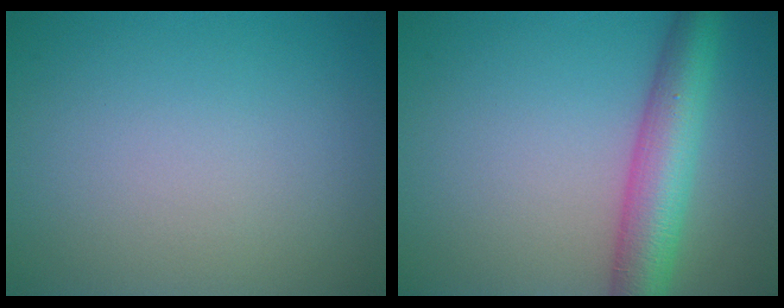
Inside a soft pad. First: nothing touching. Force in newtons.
{"total": 6.3, "press": 6.3, "slide": 0.2}